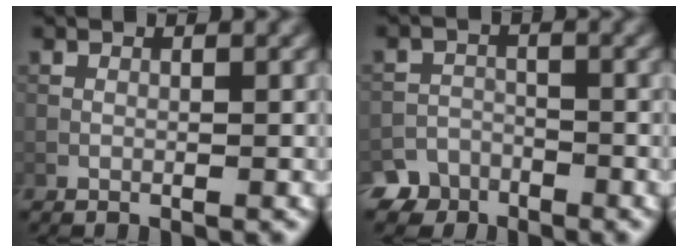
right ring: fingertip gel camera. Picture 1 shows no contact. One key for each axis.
{"total": 4.8, "fx": -3.9, "fy": 2.7, "fz": 0.2, "tx": 0.013, "ty": 0.000, "tz": -0.058}